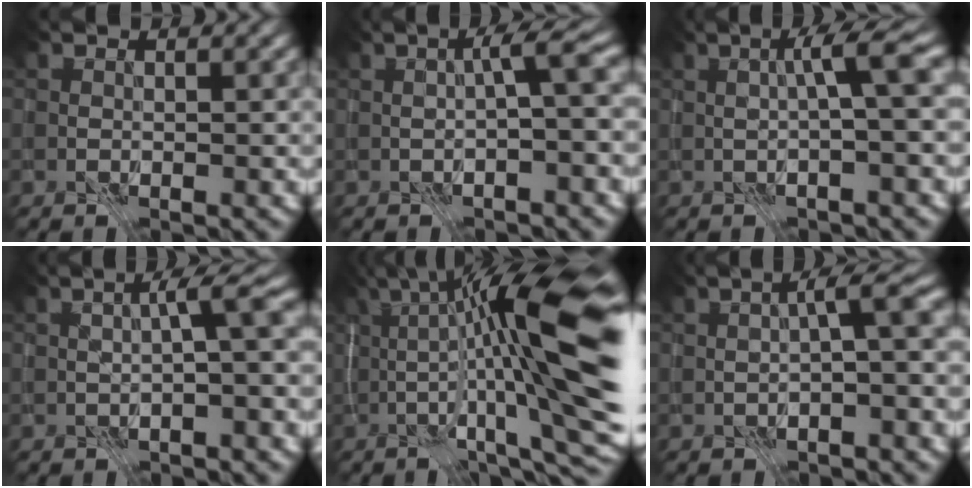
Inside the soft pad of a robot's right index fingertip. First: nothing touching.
{"total": 3.0, "force": [-0.5, 0.0, 2.9], "torque": [-0.045, 0.016, -0.013]}
{"total": 3.4, "force": [0.3, -0.2, 3.3], "torque": [-0.053, 0.019, 0.000]}
{"total": 3.0, "force": [-0.5, 0.1, 2.9], "torque": [-0.046, 0.014, -0.012]}
{"total": 16.3, "force": [-0.1, 3.1, 16.0], "torque": [-0.233, 0.030, 0.005]}
{"total": 3.4, "force": [-0.7, 0.3, 3.3], "torque": [-0.051, 0.016, -0.017]}